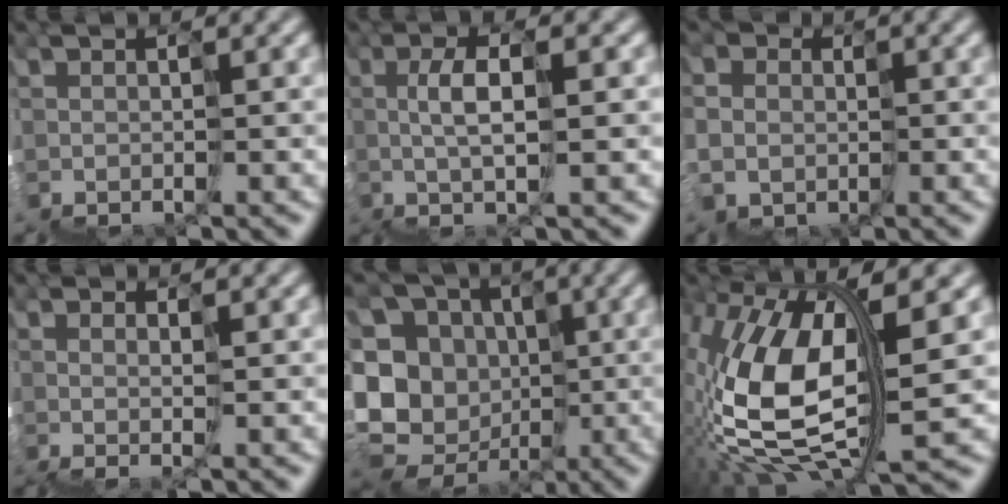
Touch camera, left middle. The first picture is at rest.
{"total": 1.3, "force": [0.8, -0.7, 0.8], "torque": [-0.012, 0.026, 0.006]}
{"total": 3.0, "force": [-0.4, 2.6, -1.3], "torque": [0.014, -0.001, -0.011]}
{"total": 0.7, "force": [0.1, -0.2, 0.7], "torque": [0.008, 0.006, 0.002]}
{"total": 9.7, "force": [-2.7, 9.2, 1.4], "torque": [-0.038, 0.018, -0.065]}
{"total": 7.7, "force": [0.6, 3.3, 6.9], "torque": [-0.171, 0.007, 0.004]}